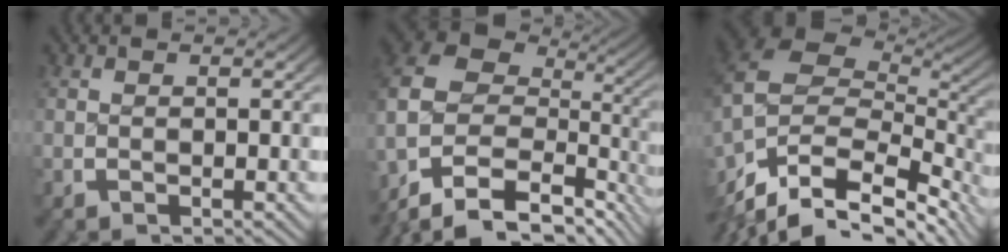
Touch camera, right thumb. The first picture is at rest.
{"total": 14.7, "force": [-3.1, 9.1, 11.2], "torque": [-0.233, -0.048, -0.014]}
{"total": 16.4, "force": [-2.7, 10.6, 12.2], "torque": [-0.245, -0.038, -0.015]}